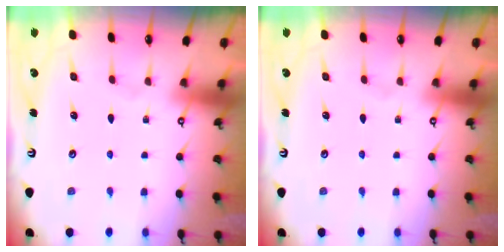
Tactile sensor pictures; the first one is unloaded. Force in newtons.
{"total": 0.0}